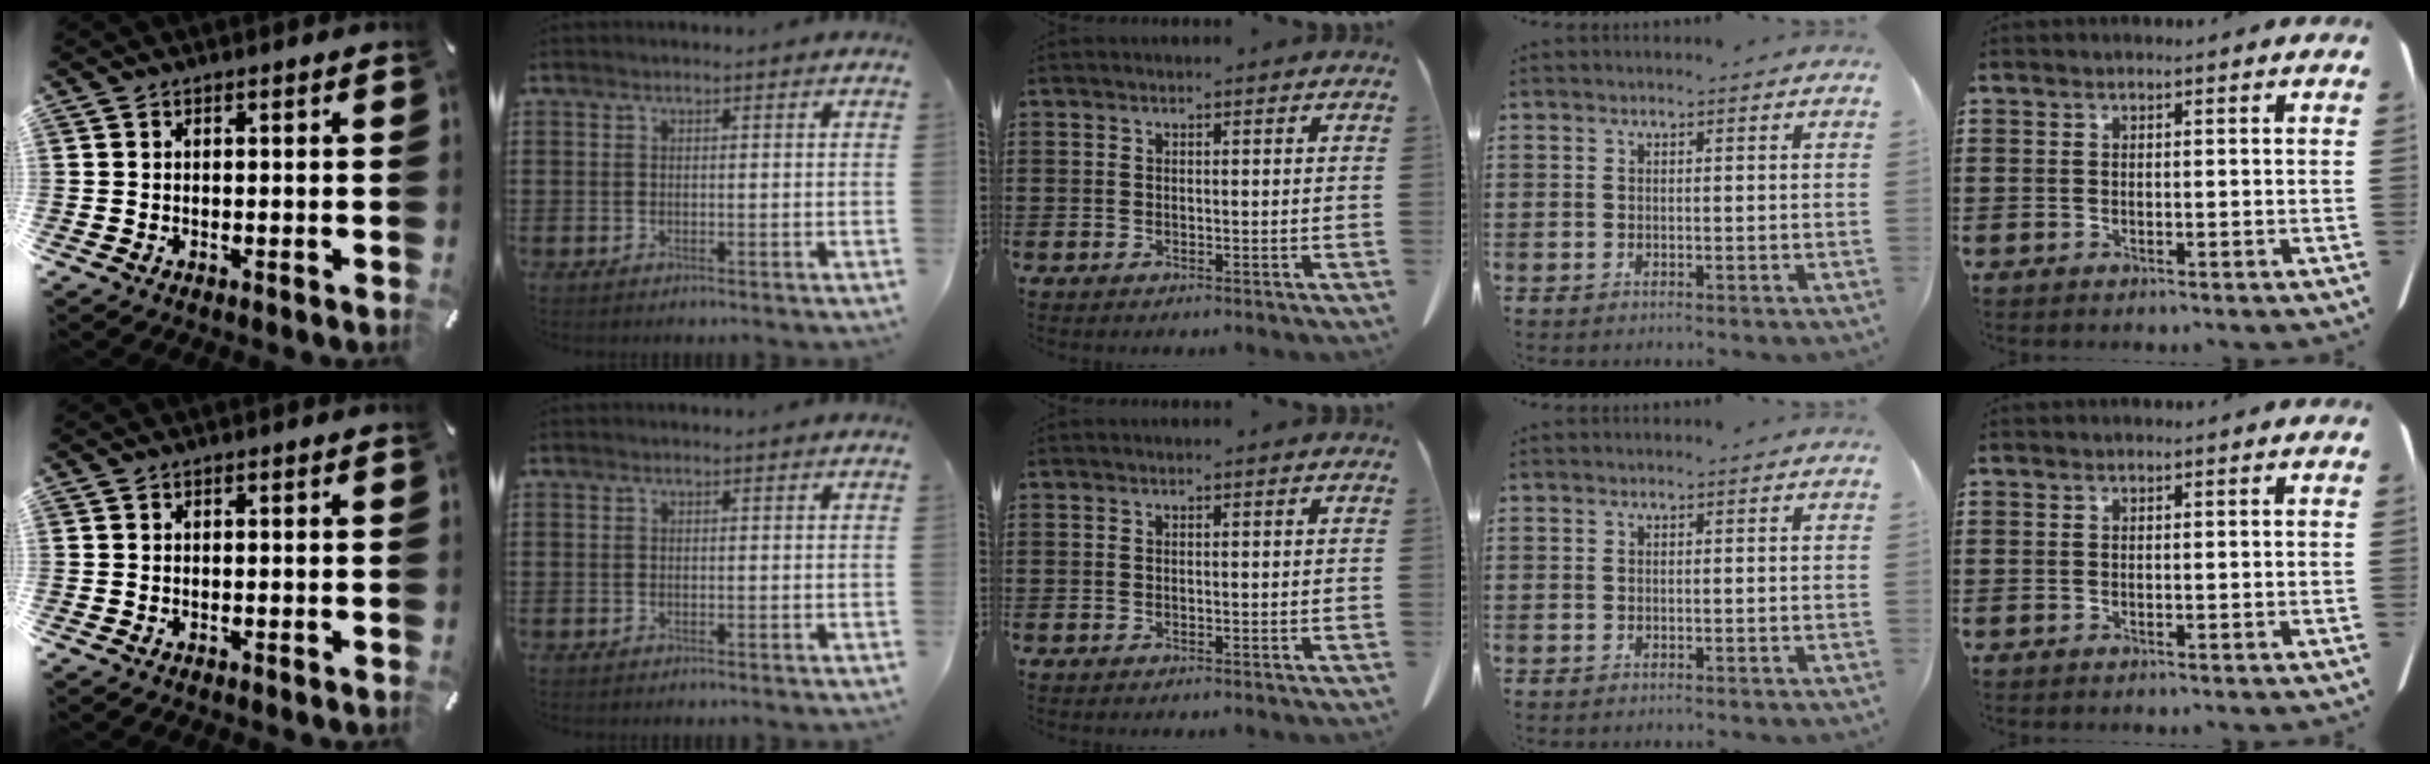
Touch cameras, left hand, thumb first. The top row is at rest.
{}